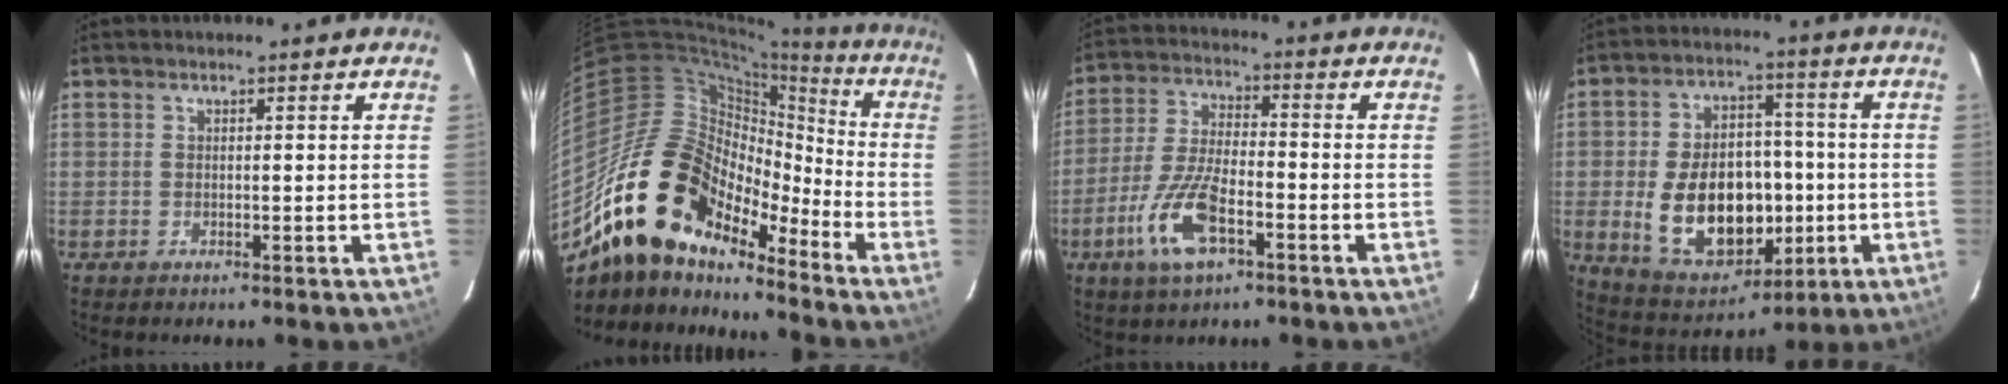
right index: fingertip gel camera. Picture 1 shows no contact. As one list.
[{"total": 20.9, "force": [-14.3, 11.6, 9.8], "torque": [-0.186, 0.015, -0.263]}, {"total": 11.8, "force": [-5.6, 4.0, 9.5], "torque": [-0.206, -0.008, -0.108]}, {"total": 18.9, "force": [-3.1, 12.6, 13.8], "torque": [-0.278, 0.011, -0.021]}]